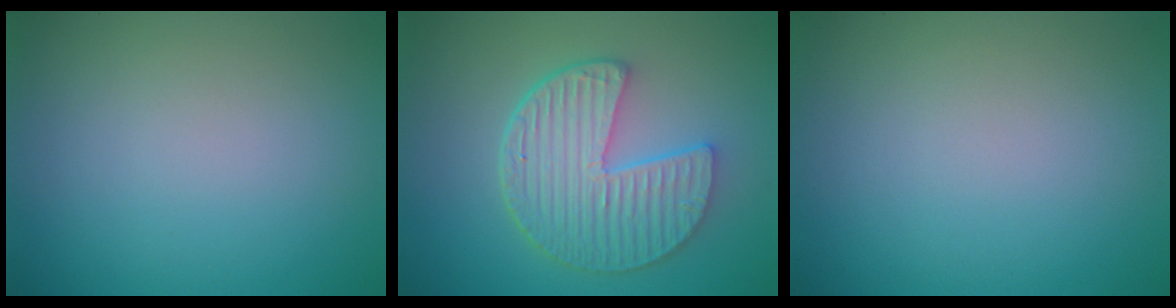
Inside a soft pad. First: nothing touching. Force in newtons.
{"total": 6.2, "press": 4.8, "slide": 4.0}
{"total": 0.0}